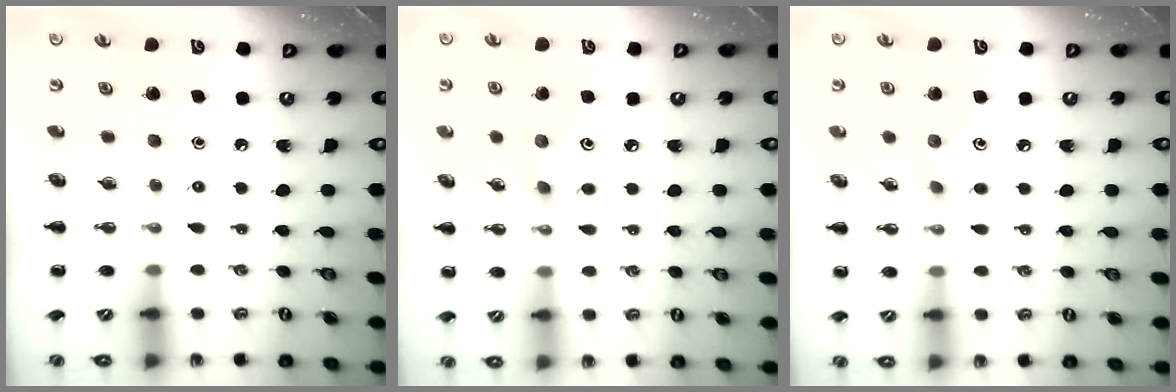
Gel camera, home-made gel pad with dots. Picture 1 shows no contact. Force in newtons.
{"total": 3.4, "press": 3.3, "slide": 0.9}
{"total": 4.5, "press": 4.3, "slide": 1.3}